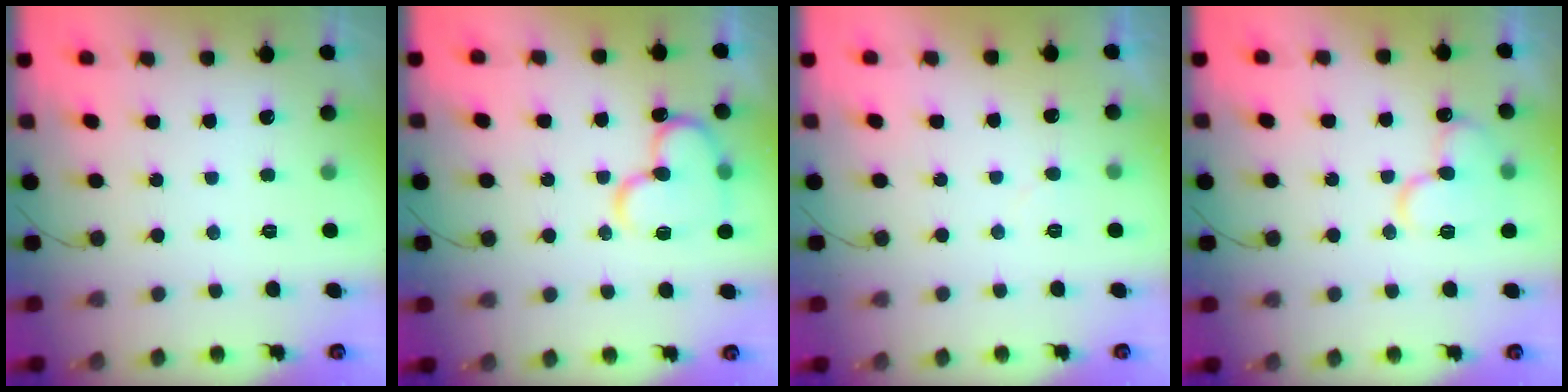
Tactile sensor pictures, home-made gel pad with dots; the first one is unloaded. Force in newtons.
{"total": 15.8, "press": 15.7, "slide": 1.8}
{"total": 3.8, "press": 3.8, "slide": 0.2}
{"total": 13.1, "press": 13.0, "slide": 1.8}